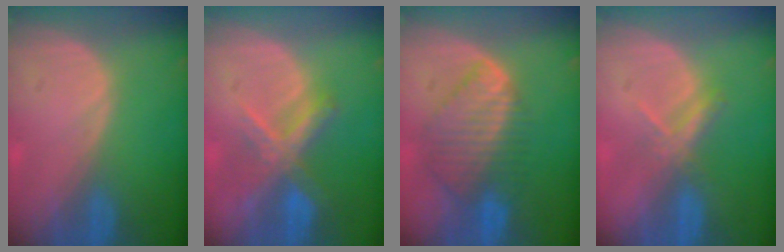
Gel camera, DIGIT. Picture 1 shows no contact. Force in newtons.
{"total": 7.3, "press": 6.2, "slide": 3.8}
{"total": 8.3, "press": 7.5, "slide": 3.7}
{"total": 3.3, "press": 3.2, "slide": 0.9}